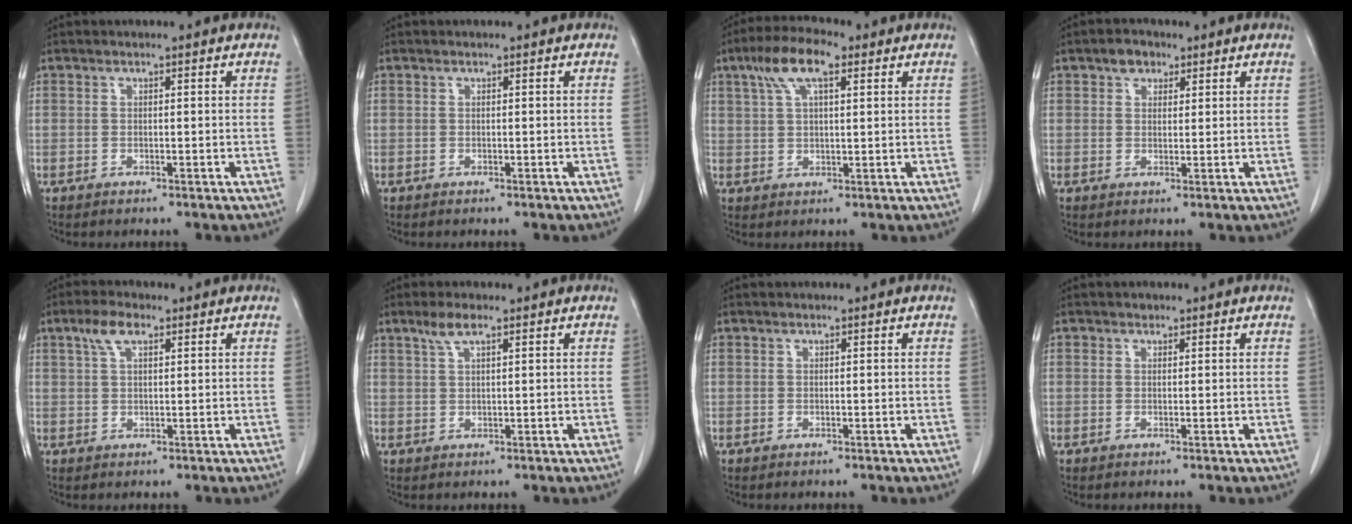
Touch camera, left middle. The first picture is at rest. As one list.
[{"total": 0.0}, {"total": 7.8, "force": [4.1, 2.4, 6.2], "torque": [-0.124, 0.024, 0.074]}, {"total": 2.9, "force": [1.7, 2.0, 1.2], "torque": [-0.020, 0.009, 0.027]}, {"total": 3.9, "force": [2.1, 1.6, 2.9], "torque": [-0.062, 0.013, 0.043]}, {"total": 3.0, "force": [2.0, 0.6, 2.2], "torque": [-0.050, 0.008, 0.041]}, {"total": 0.0}, {"total": 0.8, "force": [0.4, 0.6, 0.1], "torque": [0.003, 0.001, 0.004]}]